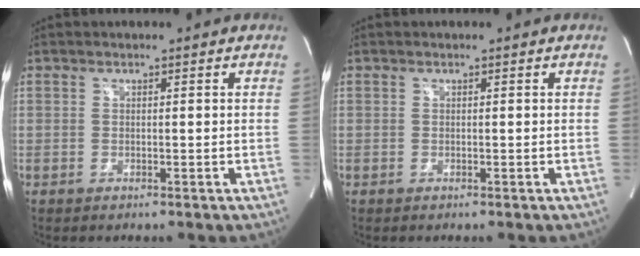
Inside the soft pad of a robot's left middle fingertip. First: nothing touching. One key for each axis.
{"total": 0.0}